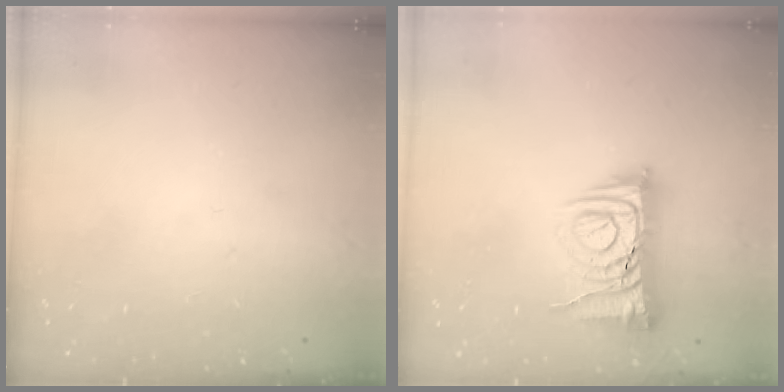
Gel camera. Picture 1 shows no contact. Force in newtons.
{"total": 10.1, "press": 10.0, "slide": 1.4}